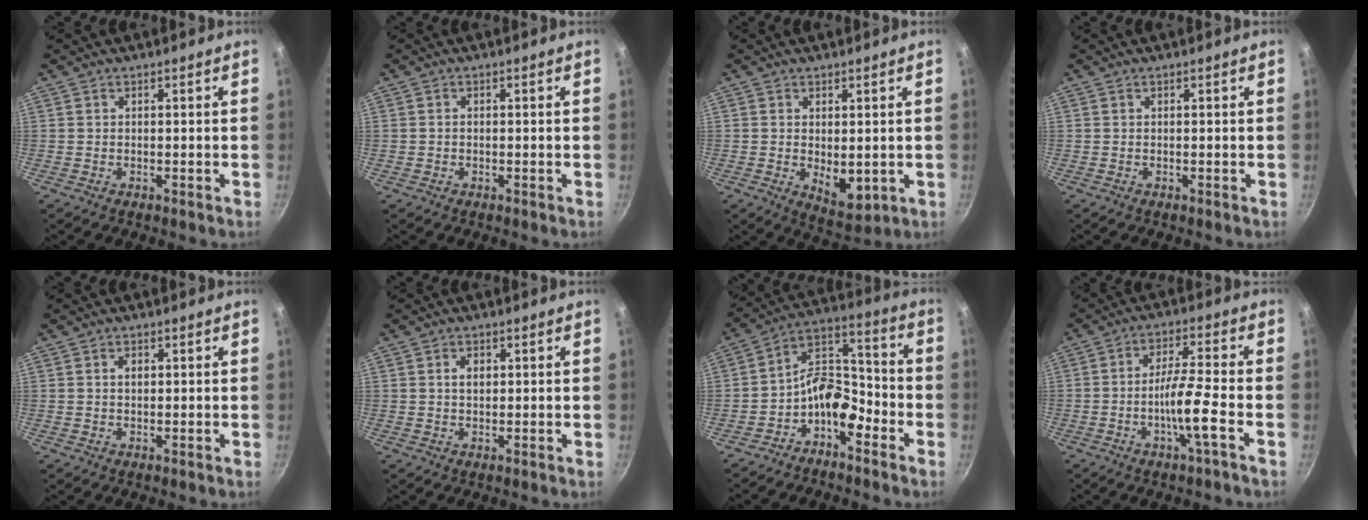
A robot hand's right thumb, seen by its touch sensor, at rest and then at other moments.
{"total": 0.6, "force": [-0.1, 0.5, 0.2], "torque": [-0.003, 0.003, -0.001]}
{"total": 6.4, "force": [-0.2, 3.6, 5.3], "torque": [-0.068, -0.018, 0.009]}
{"total": 0.0}
{"total": 1.9, "force": [0.4, 1.3, 1.3], "torque": [-0.013, 0.004, 0.007]}
{"total": 2.7, "force": [0.6, 1.9, 1.9], "torque": [-0.020, 0.002, 0.010]}
{"total": 10.2, "force": [-5.3, 5.8, 6.5], "torque": [-0.090, 0.075, -0.107]}
{"total": 7.9, "force": [-3.1, 0.6, 7.2], "torque": [-0.132, 0.029, -0.058]}